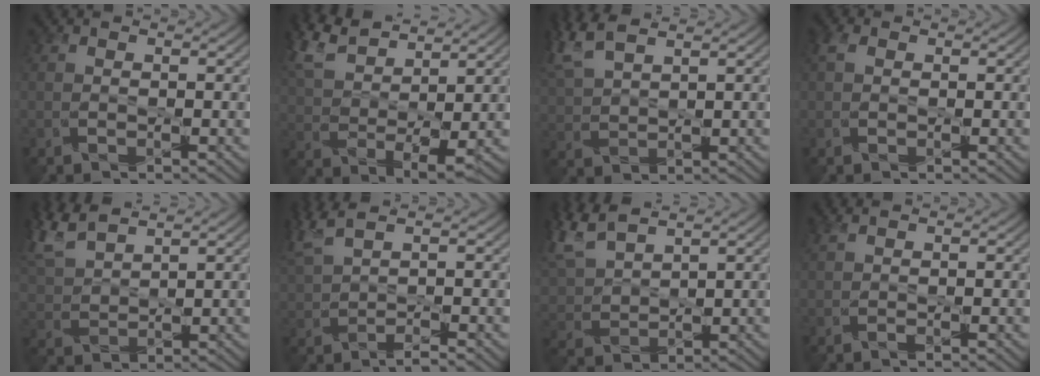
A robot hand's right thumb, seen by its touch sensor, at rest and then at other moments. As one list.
[{"total": 9.6, "force": [7.4, 2.4, 5.6], "torque": [-0.151, 0.021, 0.152]}, {"total": 7.1, "force": [5.4, 1.8, 4.2], "torque": [-0.131, 0.025, 0.113]}, {"total": 1.1, "force": [0.6, 0.7, 0.5], "torque": [-0.017, 0.005, 0.008]}, {"total": 7.3, "force": [6.2, 1.7, 3.5], "torque": [-0.107, 0.026, 0.132]}, {"total": 5.2, "force": [2.4, 0.7, 4.6], "torque": [-0.099, 0.022, 0.047]}, {"total": 8.8, "force": [6.7, 3.1, 4.8], "torque": [-0.157, 0.030, 0.138]}, {"total": 1.2, "force": [1.0, -0.5, 0.4], "torque": [-0.017, 0.007, 0.018]}]